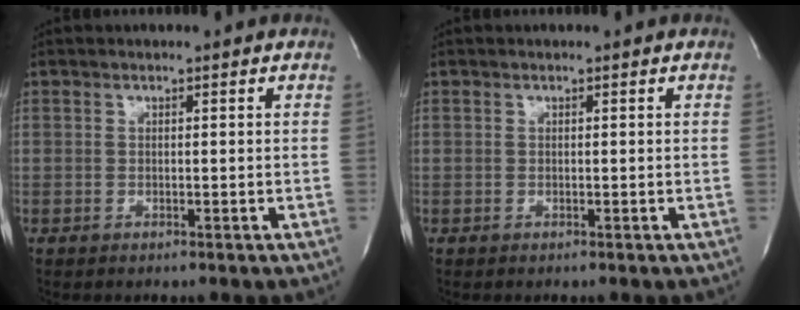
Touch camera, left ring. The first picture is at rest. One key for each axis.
{"total": 0.0}